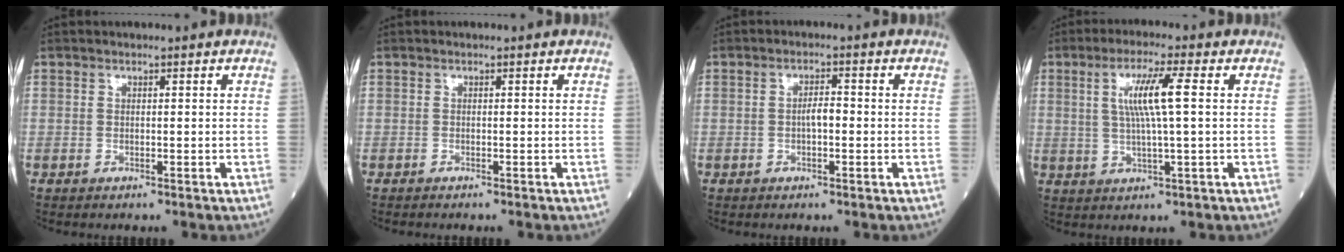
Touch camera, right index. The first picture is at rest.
{"total": 0.0}
{"total": 2.4, "force": [-0.3, 0.8, 2.3], "torque": [-0.036, 0.005, -0.005]}
{"total": 7.4, "force": [1.6, 0.0, 7.3], "torque": [-0.137, 0.005, 0.031]}